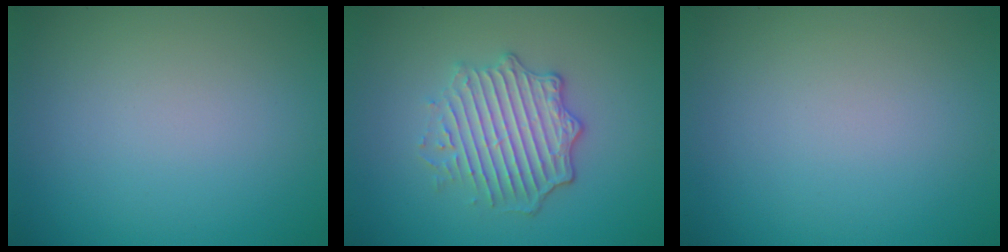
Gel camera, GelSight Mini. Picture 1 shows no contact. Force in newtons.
{"total": 4.5, "press": 3.7, "slide": 2.6}
{"total": 0.0}